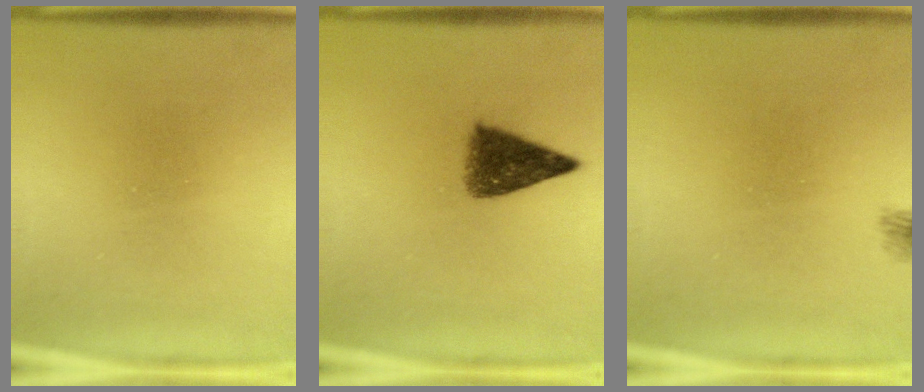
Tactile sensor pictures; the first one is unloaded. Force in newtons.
{"total": 6.3}
{"total": 1.6}